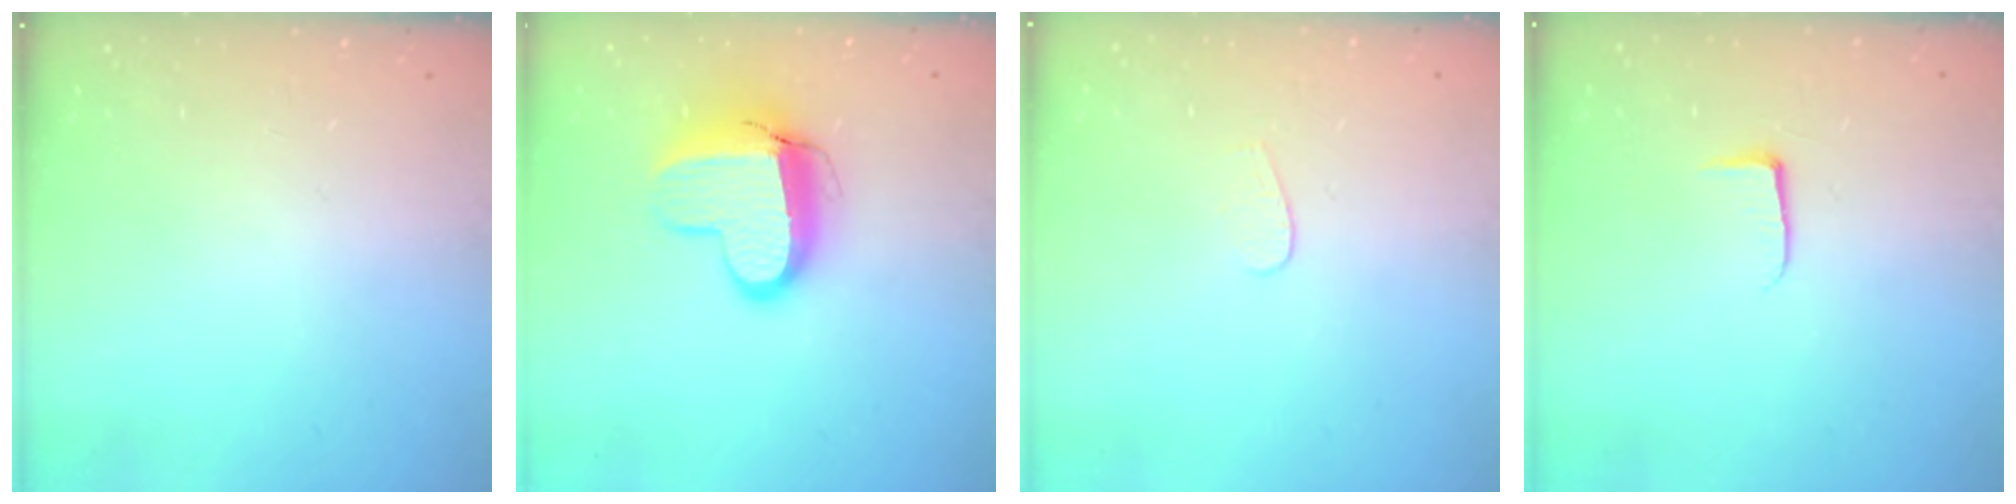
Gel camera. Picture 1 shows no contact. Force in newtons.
{"total": 11.6, "press": 11.6, "slide": 0.6}
{"total": 3.5, "press": 3.5, "slide": 0.3}
{"total": 4.0, "press": 4.0, "slide": 0.5}